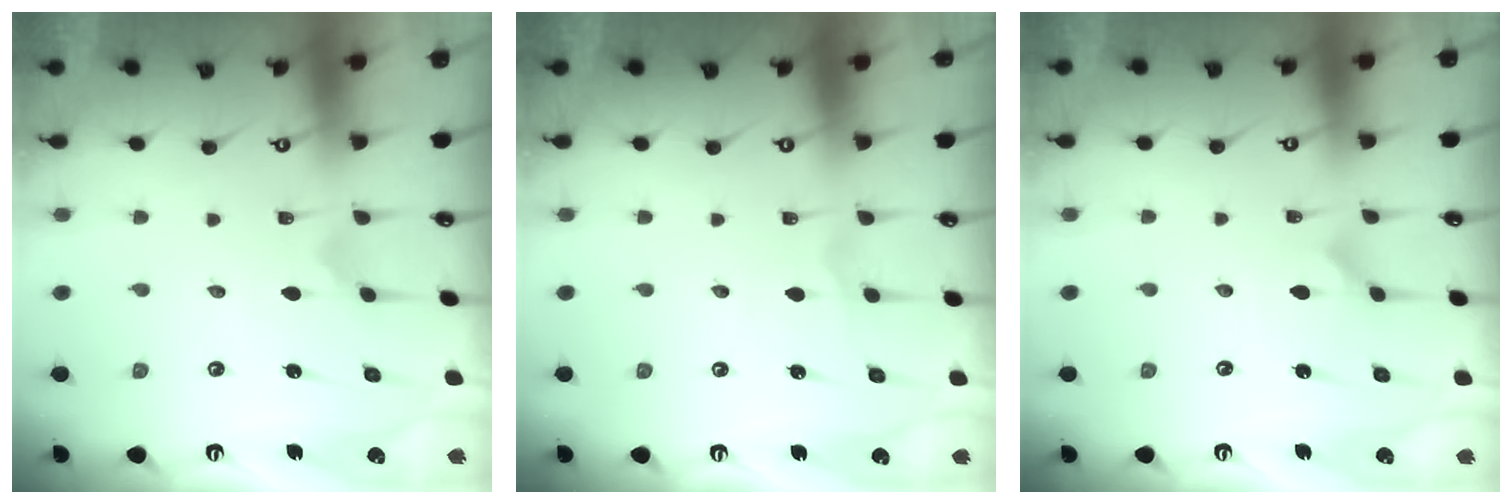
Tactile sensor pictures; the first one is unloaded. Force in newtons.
{"total": 1.1, "press": 1.1, "slide": 0.0}
{"total": 2.9, "press": 2.9, "slide": 0.2}